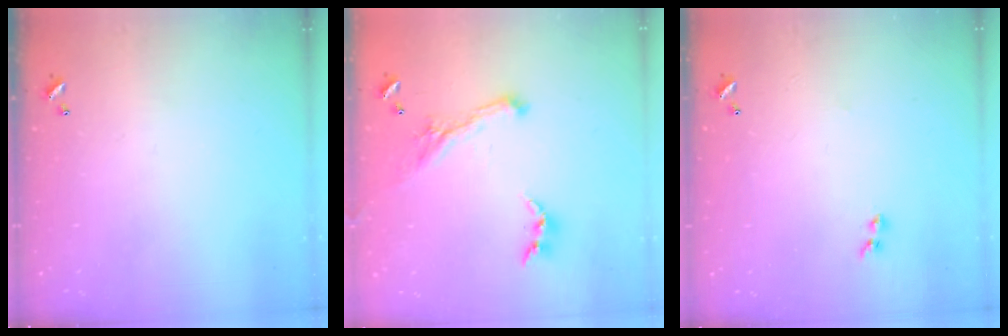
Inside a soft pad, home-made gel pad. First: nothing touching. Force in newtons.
{"total": 1.8, "press": 1.7, "slide": 0.4}
{"total": 1.9, "press": 1.7, "slide": 0.9}